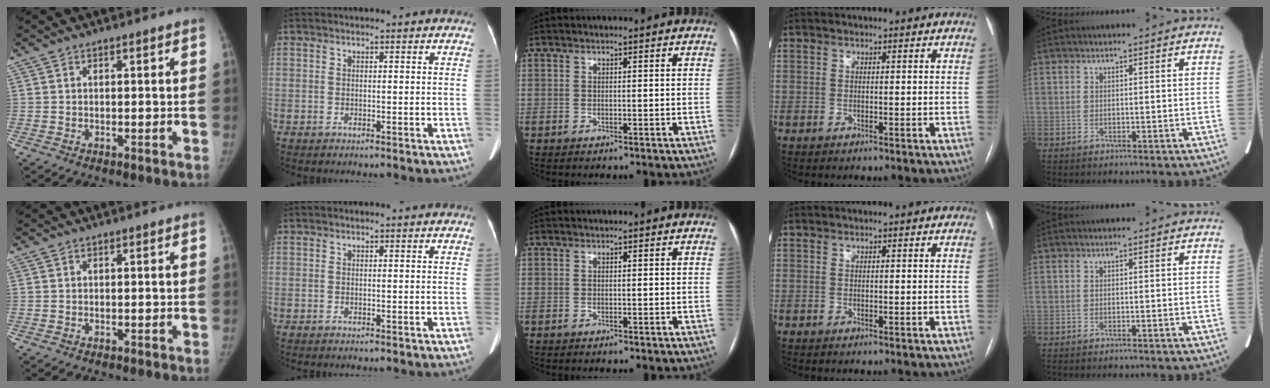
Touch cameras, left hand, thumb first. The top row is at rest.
{}